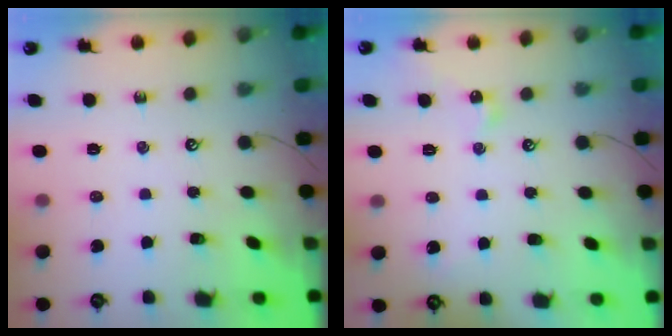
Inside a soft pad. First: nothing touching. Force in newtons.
{"total": 1.9, "press": 1.9, "slide": 0.2}